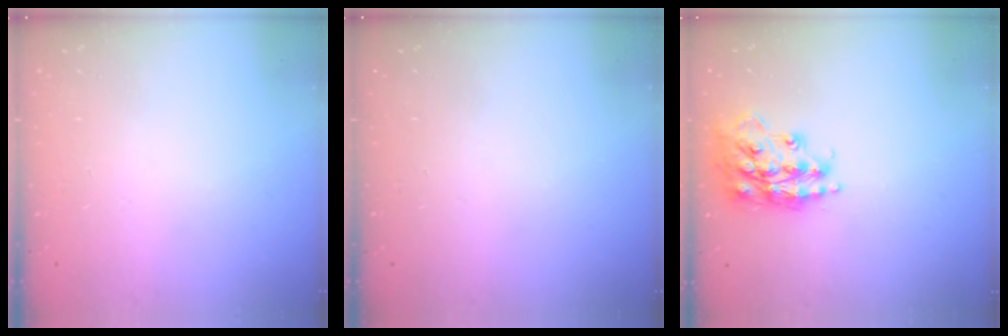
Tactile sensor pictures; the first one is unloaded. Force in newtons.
{"total": 0.0}
{"total": 18.7, "press": 18.6, "slide": 1.6}